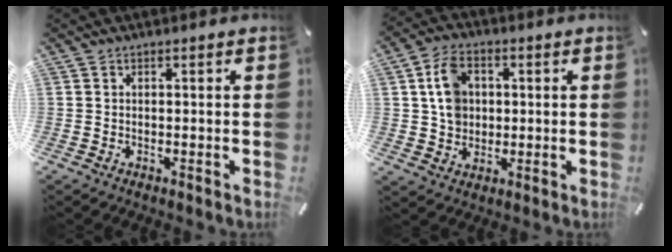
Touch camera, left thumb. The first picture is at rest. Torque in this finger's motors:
{"motor_torque": [0.30, 0.05, 0.28, 0.49, 0.14]}